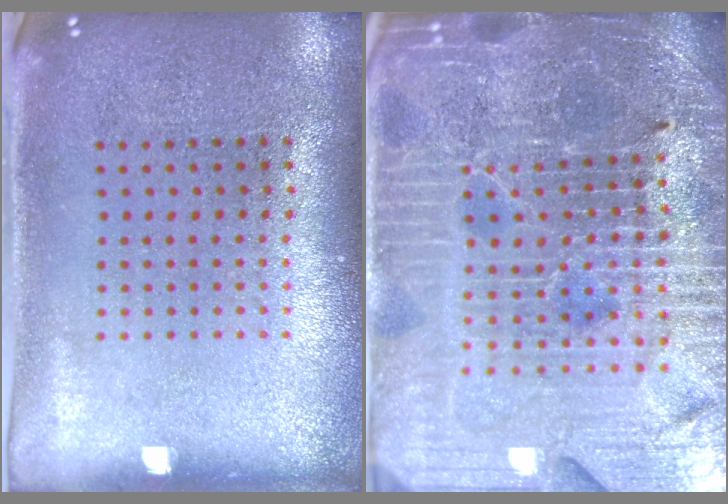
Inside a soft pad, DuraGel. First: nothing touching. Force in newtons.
{"total": 5.9, "press": 5.3, "slide": 2.4}